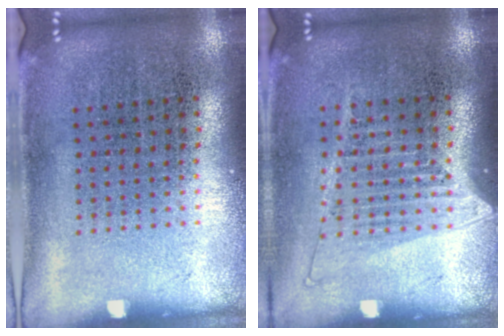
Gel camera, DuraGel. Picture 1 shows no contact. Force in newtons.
{"total": 1.3, "press": 1.2, "slide": 0.6}